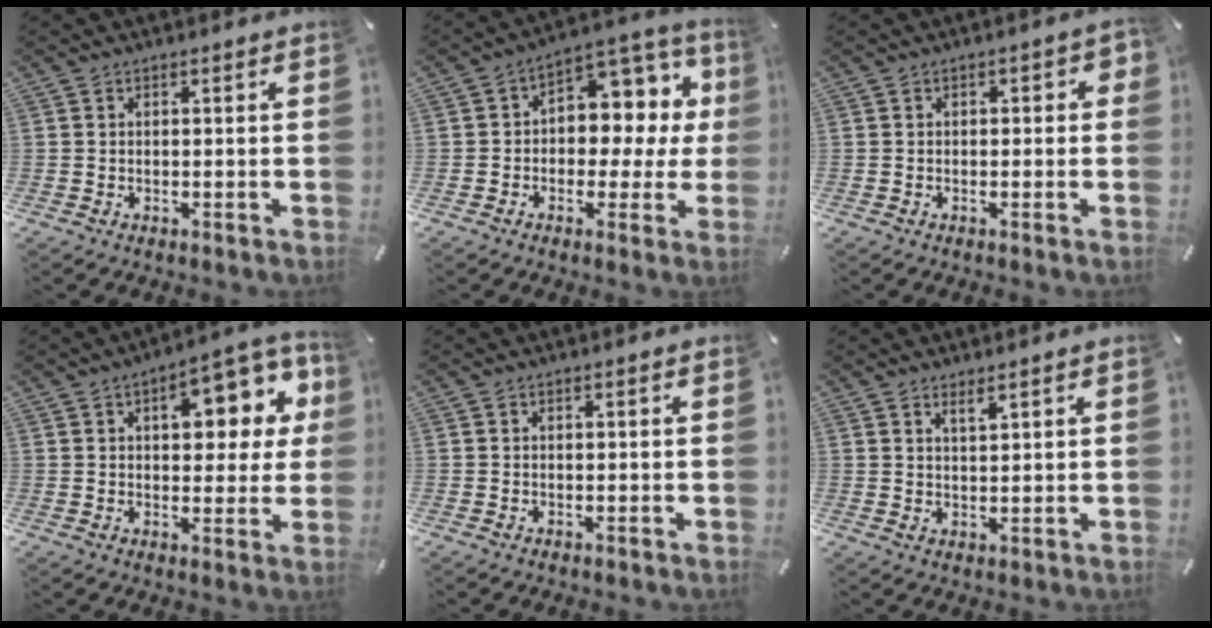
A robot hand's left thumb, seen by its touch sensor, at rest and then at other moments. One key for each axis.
{"total": 9.1, "fx": 1.4, "fy": 7.1, "fz": 5.6, "tx": -0.069, "ty": -0.021, "tz": 0.026}
{"total": 1.7, "fx": -0.5, "fy": 1.1, "fz": 1.2, "tx": -0.013, "ty": 0.002, "tz": -0.011}
{"total": 15.0, "fx": 4.9, "fy": 7.6, "fz": 12.0, "tx": -0.140, "ty": -0.019, "tz": 0.076}
{"total": 0.0}
{"total": 2.5, "fx": 2.1, "fy": 0.5, "fz": 1.3, "tx": -0.027, "ty": -0.009, "tz": 0.039}